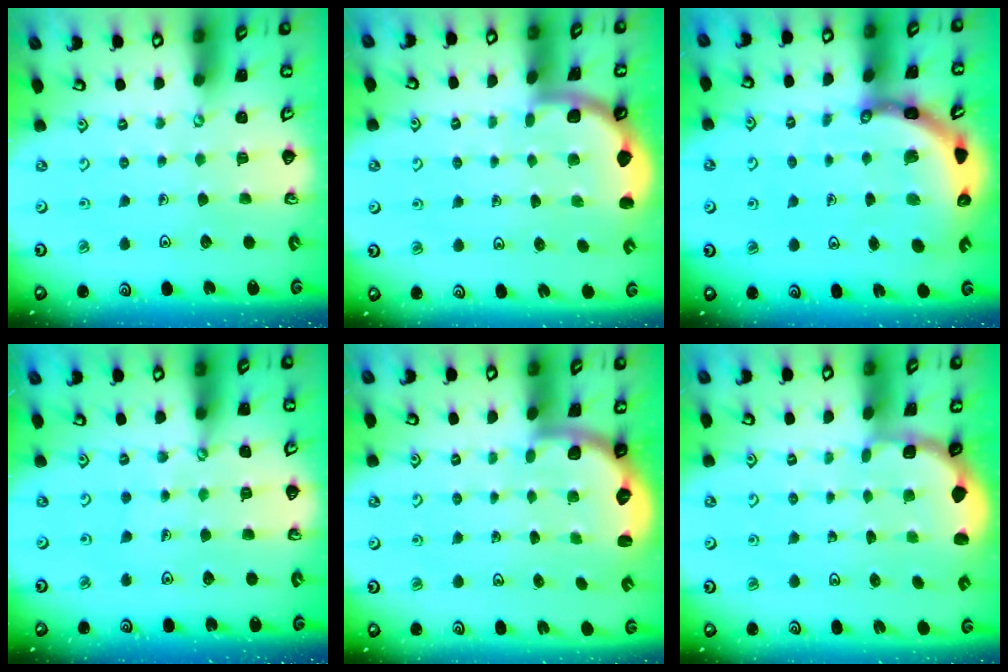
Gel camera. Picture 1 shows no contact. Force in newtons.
{"total": 2.2, "press": 2.2, "slide": 0.1}
{"total": 6.8, "press": 6.8, "slide": 0.7}
{"total": 3.6, "press": 3.6, "slide": 0.3}
{"total": 2.6, "press": 1.9, "slide": 1.7}
{"total": 1.8, "press": 1.6, "slide": 0.7}